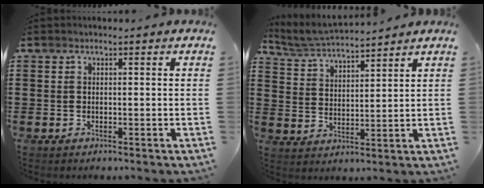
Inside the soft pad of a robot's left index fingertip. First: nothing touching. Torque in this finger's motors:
{"motor_torque": [-0.52, -0.31, -0.17, -0.02]}